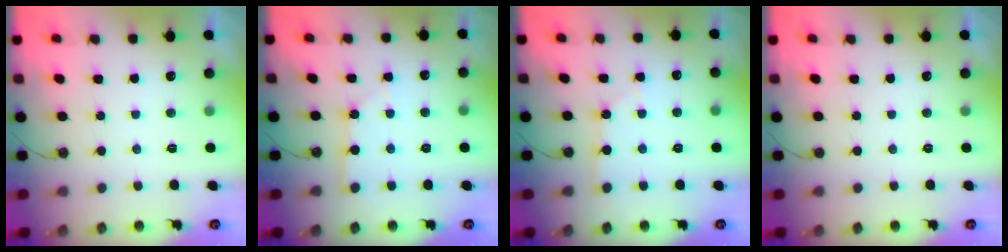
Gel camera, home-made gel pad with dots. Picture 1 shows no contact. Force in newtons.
{"total": 3.5, "press": 3.4, "slide": 0.6}
{"total": 7.1, "press": 7.1, "slide": 0.8}
{"total": 0.0}